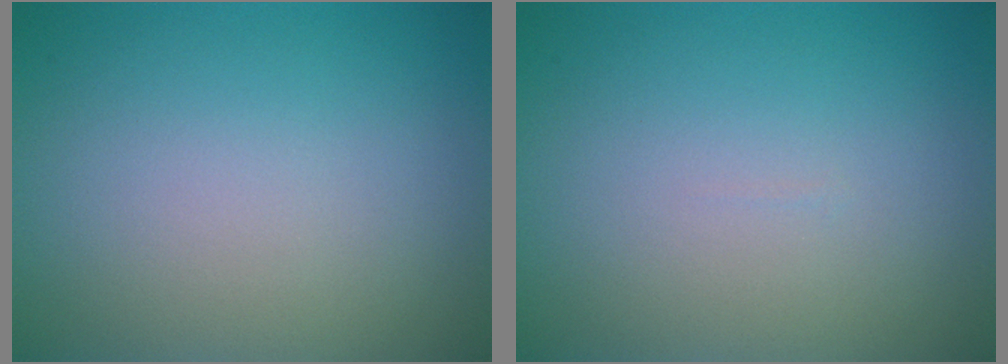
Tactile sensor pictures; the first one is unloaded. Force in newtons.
{"total": 0.0}